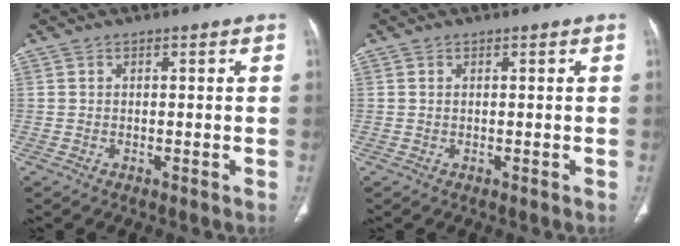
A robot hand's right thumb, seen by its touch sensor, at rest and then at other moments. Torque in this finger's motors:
{"motor_torque": [1.44, 1.36, 0.17, -0.34, -0.01]}